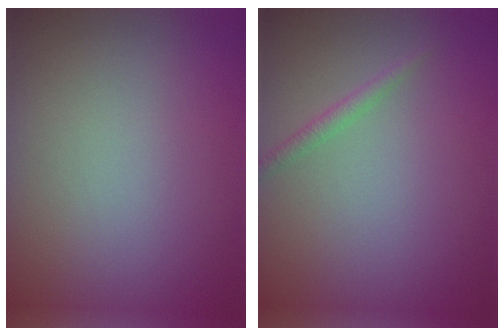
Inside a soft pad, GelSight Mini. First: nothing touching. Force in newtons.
{"total": 1.1, "press": 1.1, "slide": 0.0}